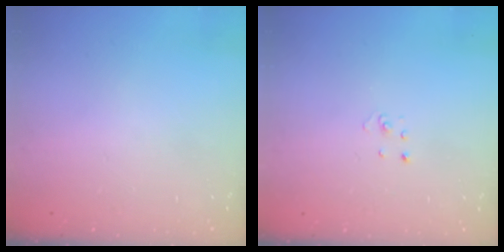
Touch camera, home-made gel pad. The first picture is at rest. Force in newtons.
{"total": 1.5, "press": 1.5, "slide": 0.1}